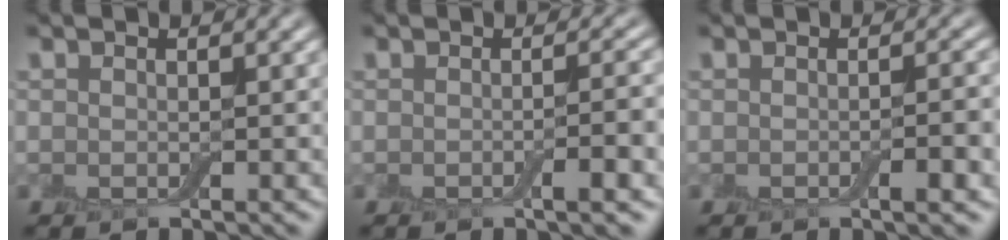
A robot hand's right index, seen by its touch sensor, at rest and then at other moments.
{"total": 3.3, "force": [-0.8, 0.8, 3.1], "torque": [-0.040, 0.003, -0.017]}
{"total": 2.7, "force": [-0.7, 0.6, 2.5], "torque": [-0.032, 0.002, -0.012]}